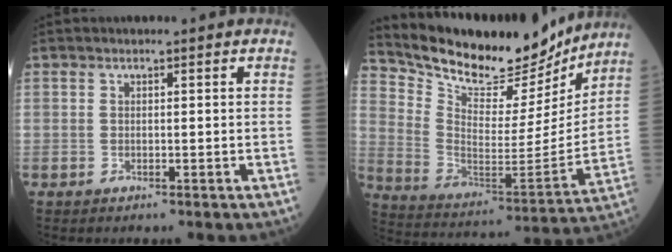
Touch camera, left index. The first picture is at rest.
{"total": 21.1, "force": [19.3, 5.5, 6.6], "torque": [-0.126, -0.039, 0.301]}